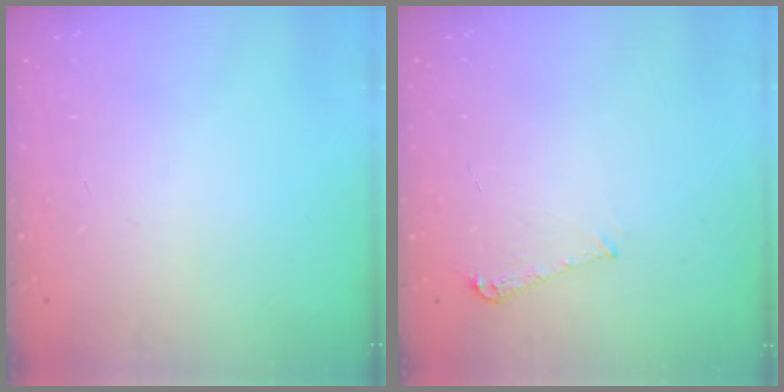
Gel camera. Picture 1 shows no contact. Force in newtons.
{"total": 5.3, "press": 5.2, "slide": 0.5}